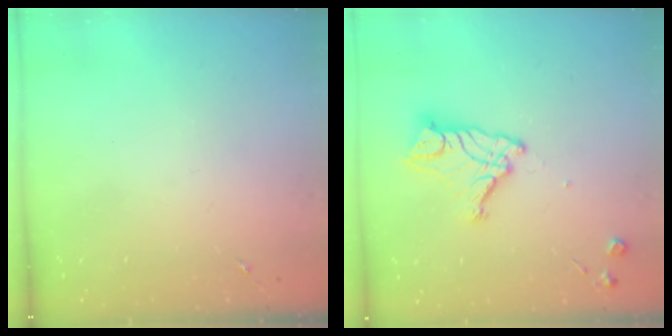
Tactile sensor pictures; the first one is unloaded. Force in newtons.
{"total": 13.7, "press": 13.7, "slide": 1.3}